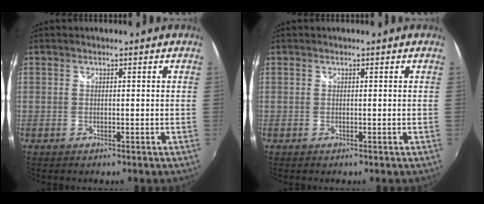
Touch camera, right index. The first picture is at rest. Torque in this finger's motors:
{"motor_torque": [0.00, 0.00, 0.00, 0.00]}